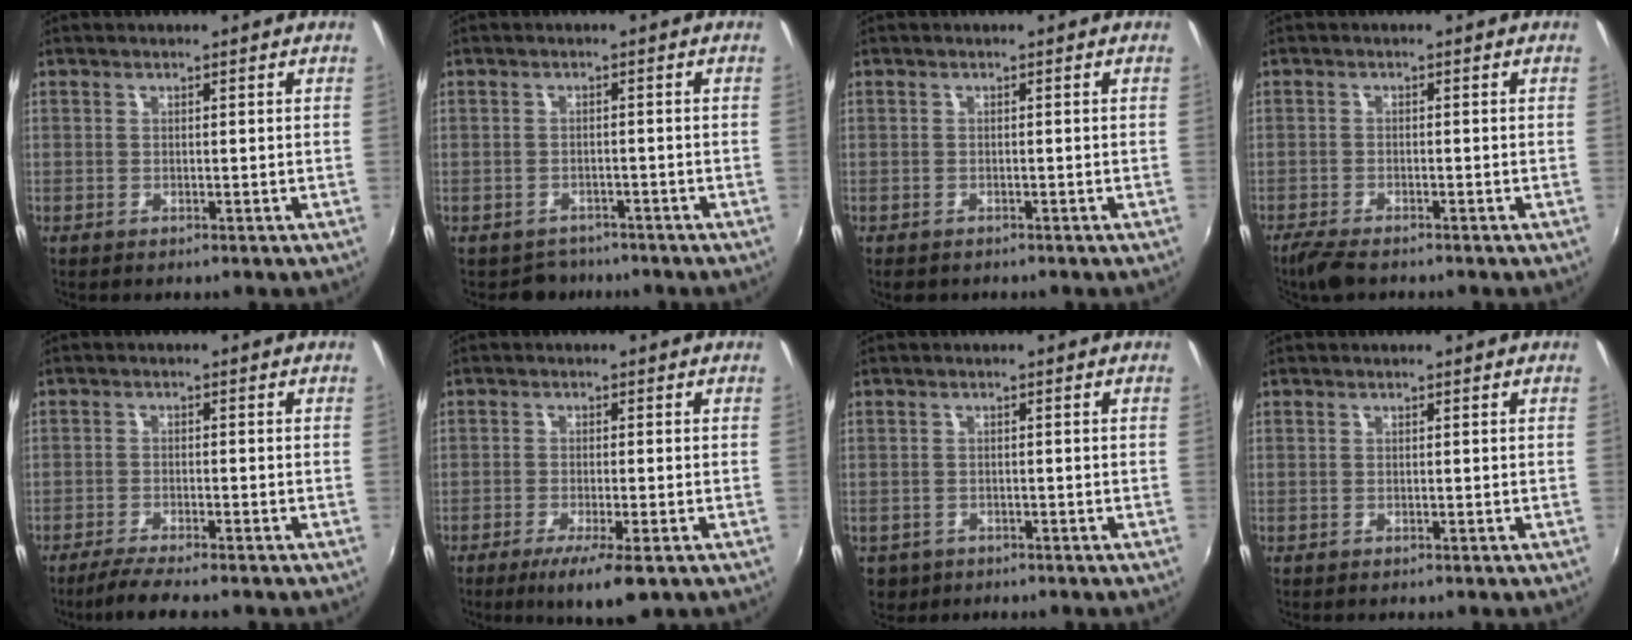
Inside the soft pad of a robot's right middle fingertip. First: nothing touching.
{"total": 3.7, "force": [-3.0, 2.1, -0.1], "torque": [-0.011, -0.004, -0.047]}
{"total": 1.6, "force": [-1.3, 0.9, 0.6], "torque": [-0.015, -0.007, -0.019]}
{"total": 4.5, "force": [-3.7, 1.0, 2.4], "torque": [-0.063, -0.018, -0.072]}
{"total": 5.3, "force": [-4.4, 0.2, 2.8], "torque": [-0.072, -0.014, -0.078]}
{"total": 6.5, "force": [-3.8, 1.0, 5.1], "torque": [-0.100, -0.021, -0.061]}
{"total": 4.1, "force": [-1.7, 3.5, 1.5], "torque": [-0.039, -0.007, -0.021]}
{"total": 0.0}